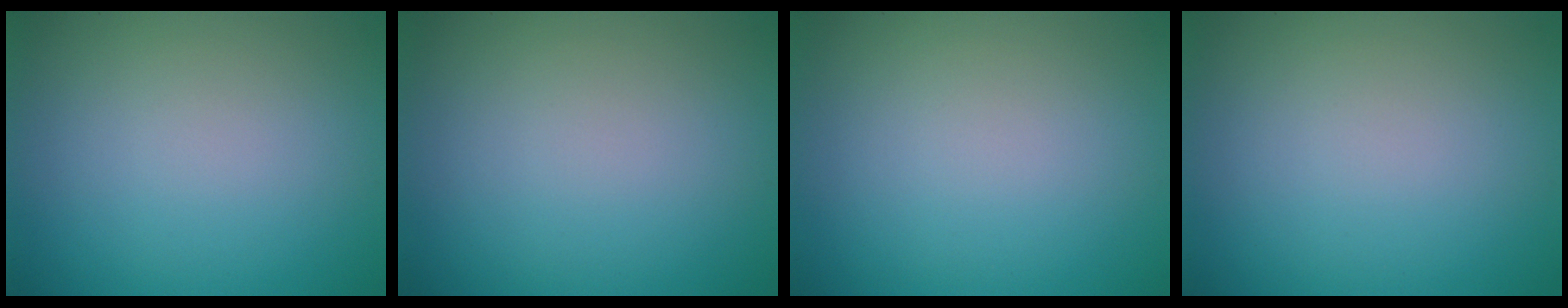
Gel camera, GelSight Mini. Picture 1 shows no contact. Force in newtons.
{"total": 0.0}
{"total": 0.0}
{"total": 0.0}